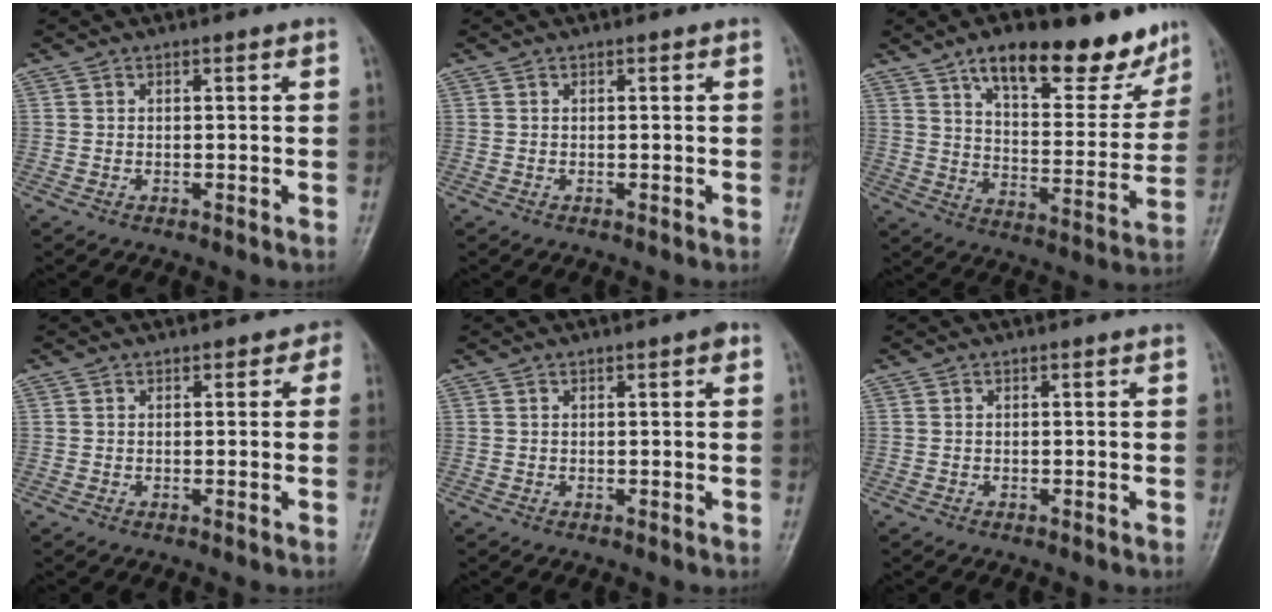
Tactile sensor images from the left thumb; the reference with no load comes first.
{"total": 0.0}
{"total": 19.9, "force": [13.7, 7.8, 12.2], "torque": [-0.122, -0.060, 0.210]}
{"total": 2.1, "force": [0.8, 1.6, 1.1], "torque": [0.011, 0.002, 0.004]}
{"total": 1.4, "force": [0.6, 0.4, 1.2], "torque": [-0.016, 0.002, 0.006]}
{"total": 0.0}